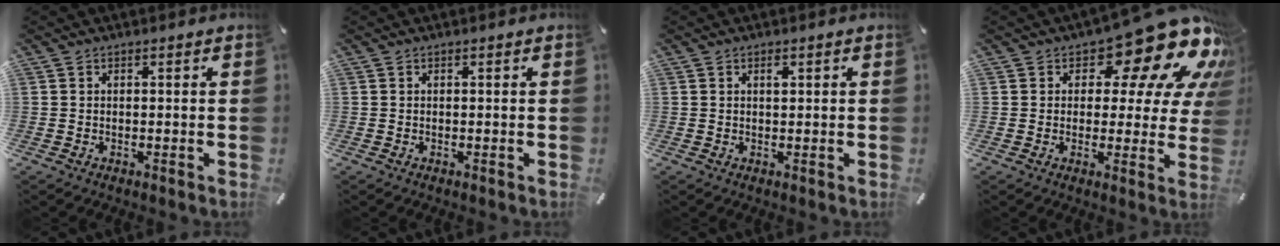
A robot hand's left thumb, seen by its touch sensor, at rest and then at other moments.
{"total": 0.0}
{"total": 1.2, "force": [0.5, 0.5, 1.0], "torque": [-0.020, 0.002, 0.008]}
{"total": 18.4, "force": [11.3, 8.0, 12.1], "torque": [-0.161, -0.082, 0.186]}